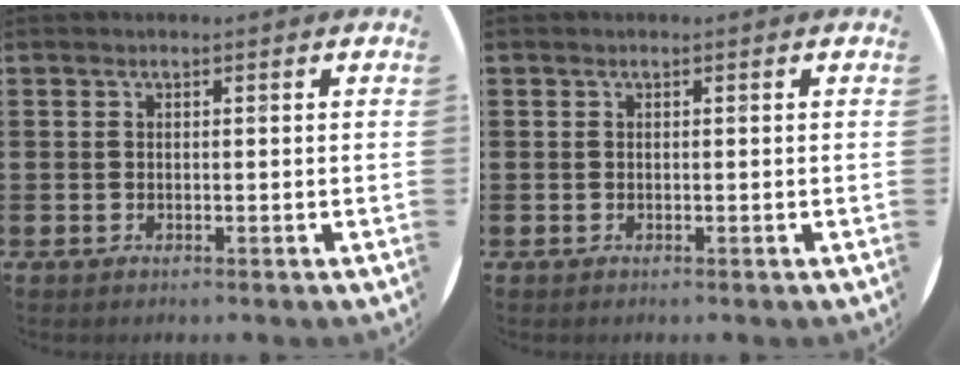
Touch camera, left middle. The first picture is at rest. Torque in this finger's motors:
{"motor_torque": [0.88, -1.25, 0.06, 0.02]}